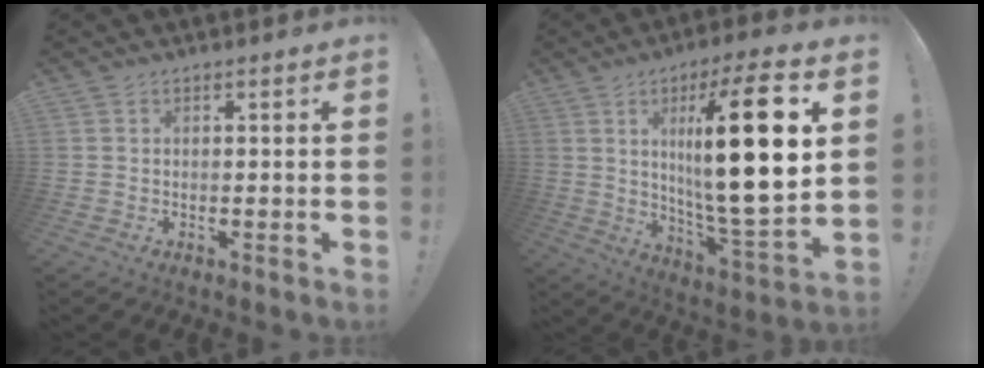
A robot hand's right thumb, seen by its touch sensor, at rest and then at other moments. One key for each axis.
{"total": 24.1, "fx": 6.2, "fy": 5.2, "fz": 22.7, "tx": -0.369, "ty": -0.030, "tz": 0.083}